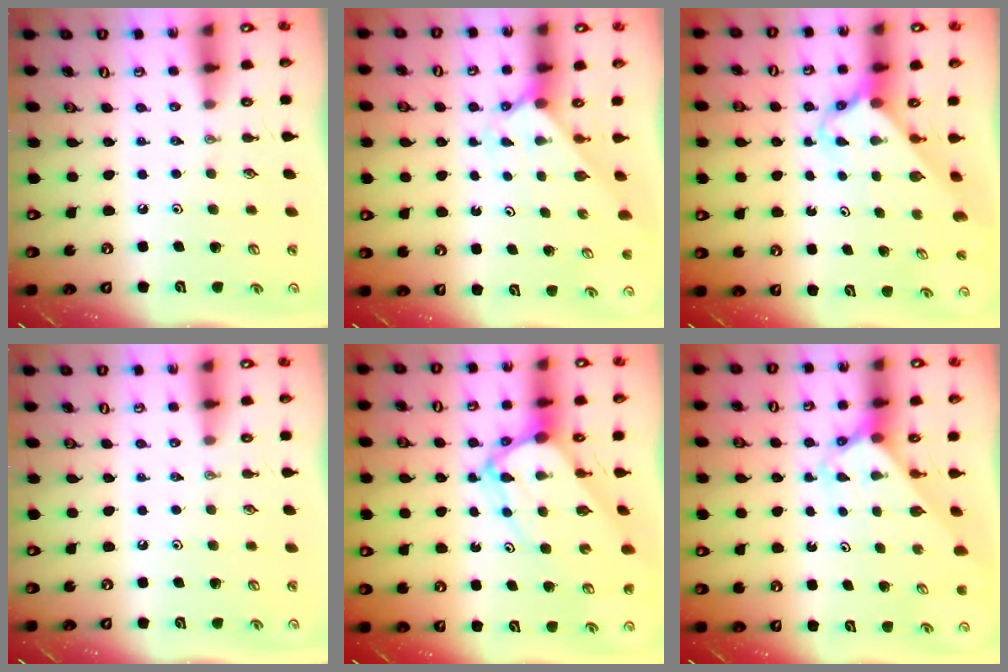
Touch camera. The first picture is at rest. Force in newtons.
{"total": 1.9, "press": 1.9, "slide": 0.2}
{"total": 2.8, "press": 2.8, "slide": 0.2}
{"total": 0.0}
{"total": 10.1, "press": 10.0, "slide": 0.9}
{"total": 2.7, "press": 2.7, "slide": 0.2}